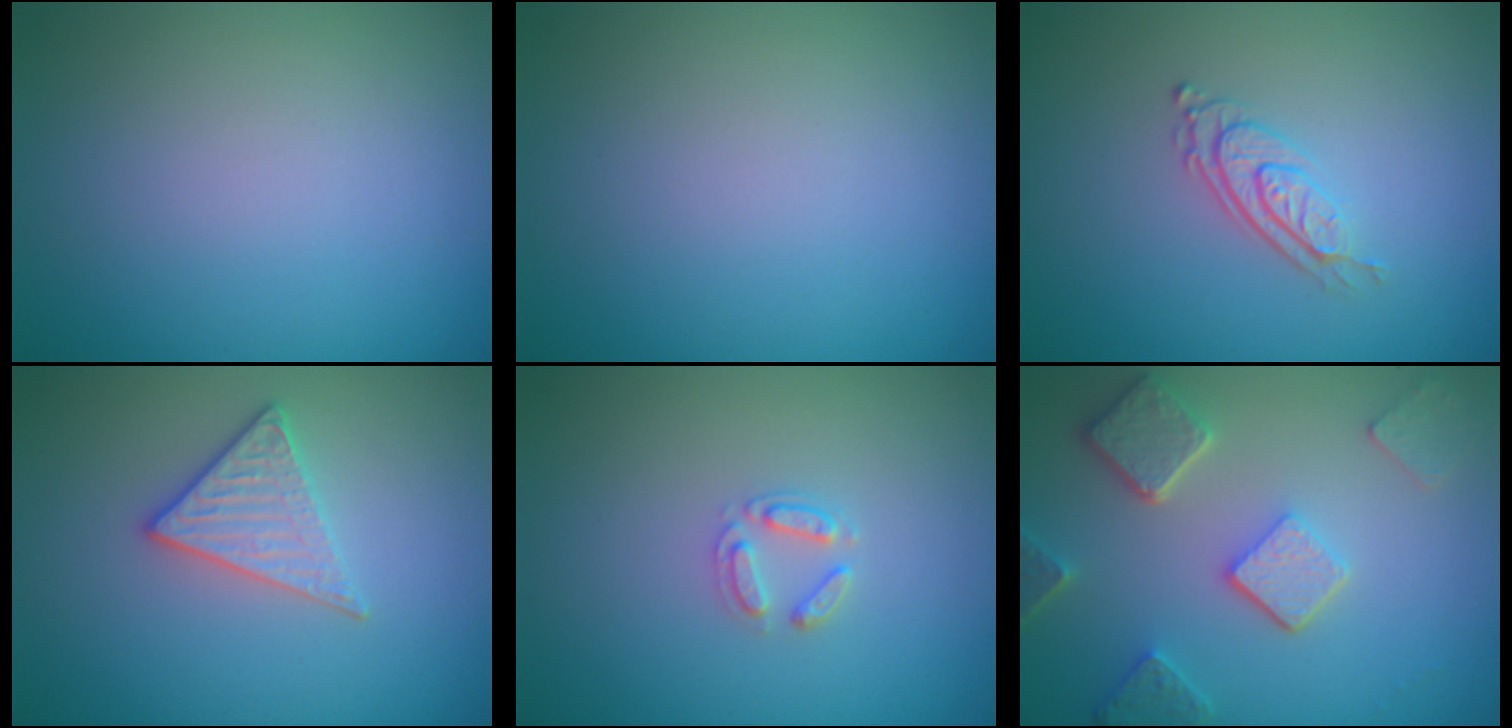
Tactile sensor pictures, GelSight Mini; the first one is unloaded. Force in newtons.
{"total": 0.0}
{"total": 2.9, "press": 1.9, "slide": 2.2}
{"total": 2.7, "press": 2.5, "slide": 1.1}
{"total": 1.7, "press": 1.7, "slide": 0.2}
{"total": 5.0, "press": 3.9, "slide": 3.2}